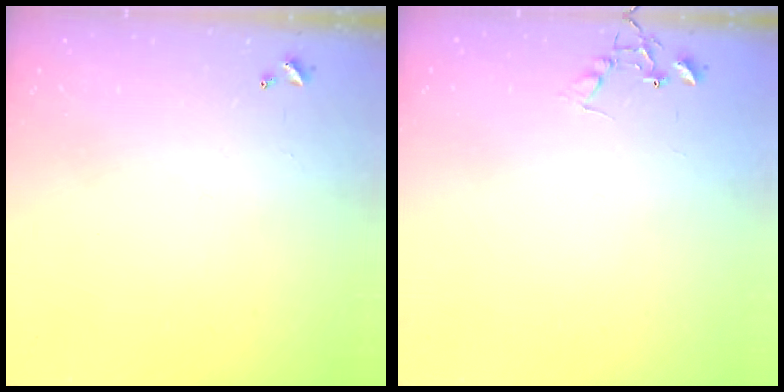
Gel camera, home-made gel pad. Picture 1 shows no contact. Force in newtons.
{"total": 7.5, "press": 7.5, "slide": 0.4}